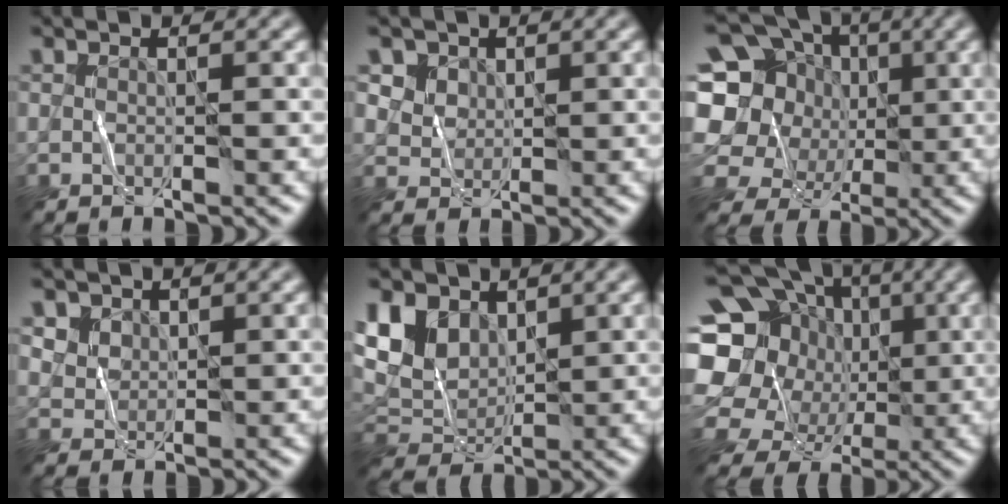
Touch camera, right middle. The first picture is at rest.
{"total": 4.2, "force": [2.4, 3.2, 1.5], "torque": [-0.052, -0.005, 0.052]}
{"total": 17.2, "force": [0.1, 16.0, 6.2], "torque": [-0.161, 0.020, -0.022]}
{"total": 3.6, "force": [2.1, 2.6, 1.3], "torque": [-0.052, -0.002, 0.056]}
{"total": 6.1, "force": [2.0, 4.5, 3.5], "torque": [-0.081, -0.002, 0.034]}
{"total": 19.2, "force": [0.0, 17.5, 7.7], "torque": [-0.170, 0.024, -0.031]}